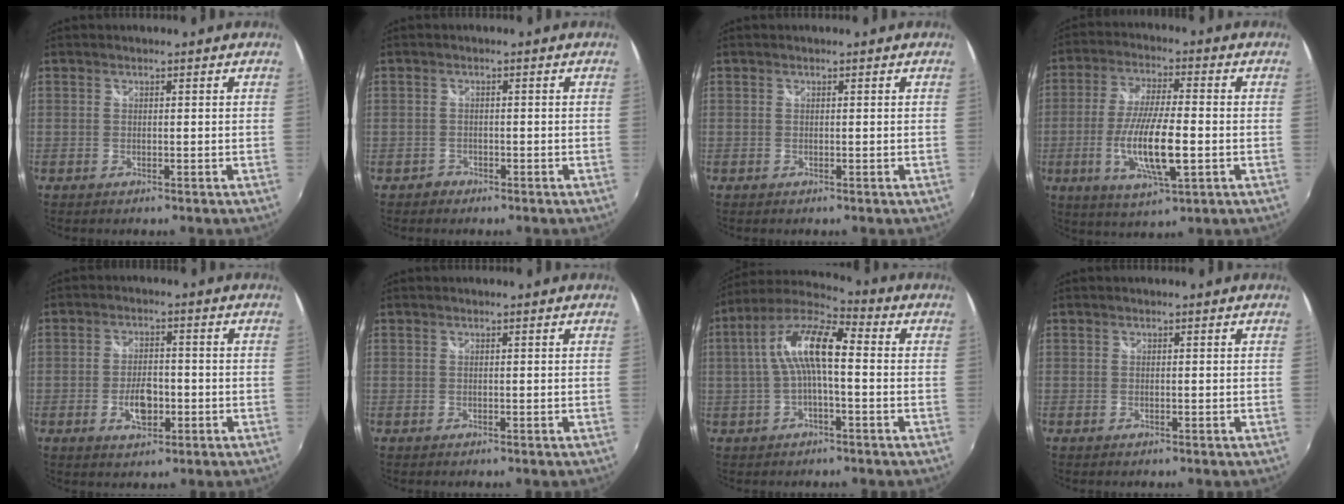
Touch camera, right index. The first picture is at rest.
{"total": 1.7, "force": [-1.1, 1.3, -0.2], "torque": [0.001, 0.004, -0.019]}
{"total": 0.0}
{"total": 12.9, "force": [-3.2, 2.8, 12.2], "torque": [-0.241, -0.014, -0.057]}
{"total": 5.9, "force": [-1.9, 3.1, 4.6], "torque": [-0.094, -0.002, -0.030]}
{"total": 0.0}
{"total": 11.3, "force": [0.2, 3.4, 10.8], "torque": [-0.212, 0.025, -0.001]}
{"total": 0.0}